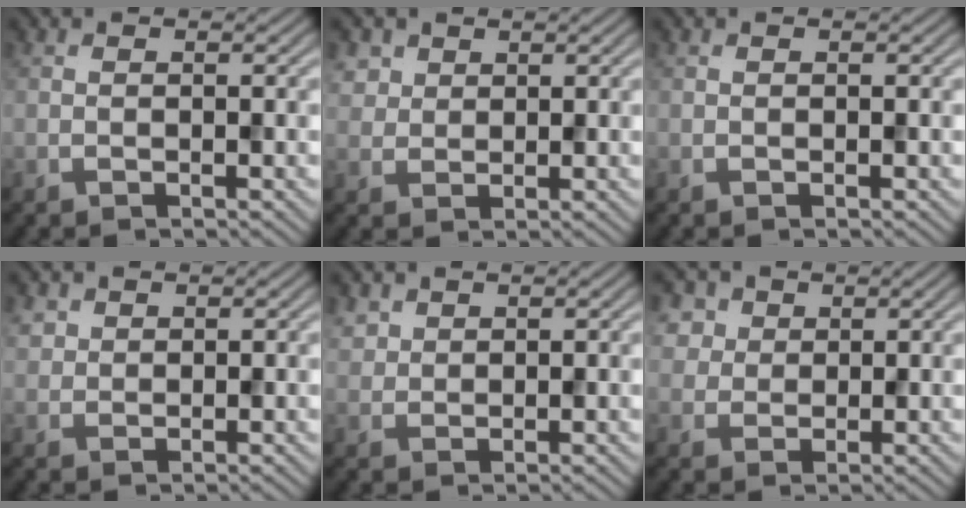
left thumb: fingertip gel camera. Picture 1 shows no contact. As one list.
[{"total": 2.6, "force": [1.4, 2.1, 0.7], "torque": [-0.025, -0.002, 0.032]}, {"total": 0.0}, {"total": 1.9, "force": [1.0, 1.5, 0.5], "torque": [-0.015, 0.001, 0.024]}, {"total": 2.2, "force": [1.4, 1.5, 0.6], "torque": [-0.018, 0.001, 0.034]}, {"total": 4.6, "force": [2.2, 3.7, 1.7], "torque": [-0.066, 0.001, 0.046]}]